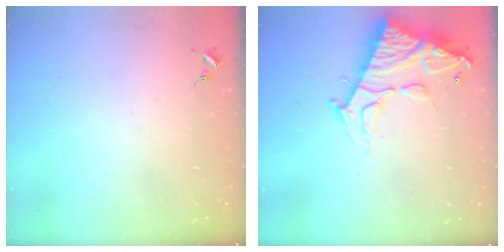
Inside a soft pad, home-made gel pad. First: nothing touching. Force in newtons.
{"total": 18.5, "press": 18.4, "slide": 1.8}